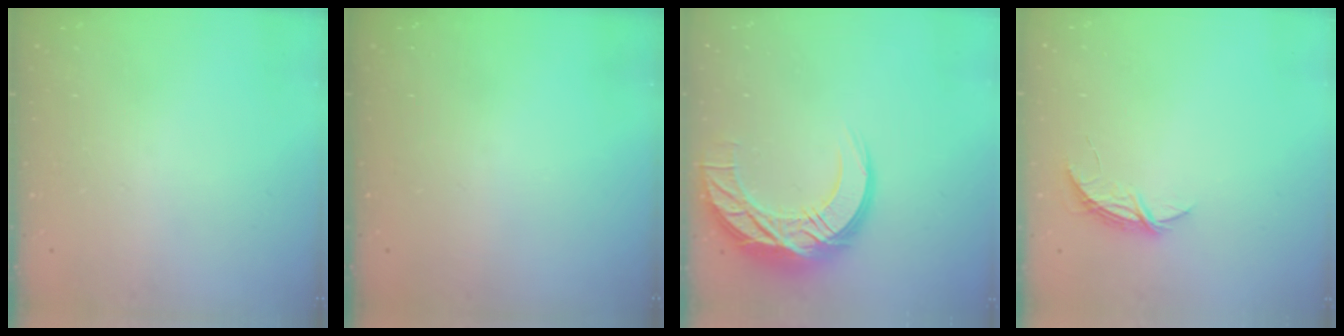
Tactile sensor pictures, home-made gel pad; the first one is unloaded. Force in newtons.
{"total": 0.0}
{"total": 15.9, "press": 15.9, "slide": 1.2}
{"total": 5.0, "press": 5.0, "slide": 0.4}